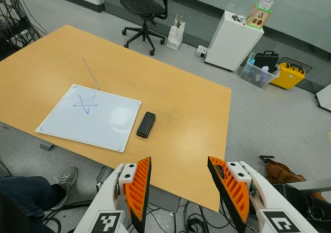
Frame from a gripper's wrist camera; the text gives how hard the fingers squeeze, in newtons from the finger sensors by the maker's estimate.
{"total": 0.0}